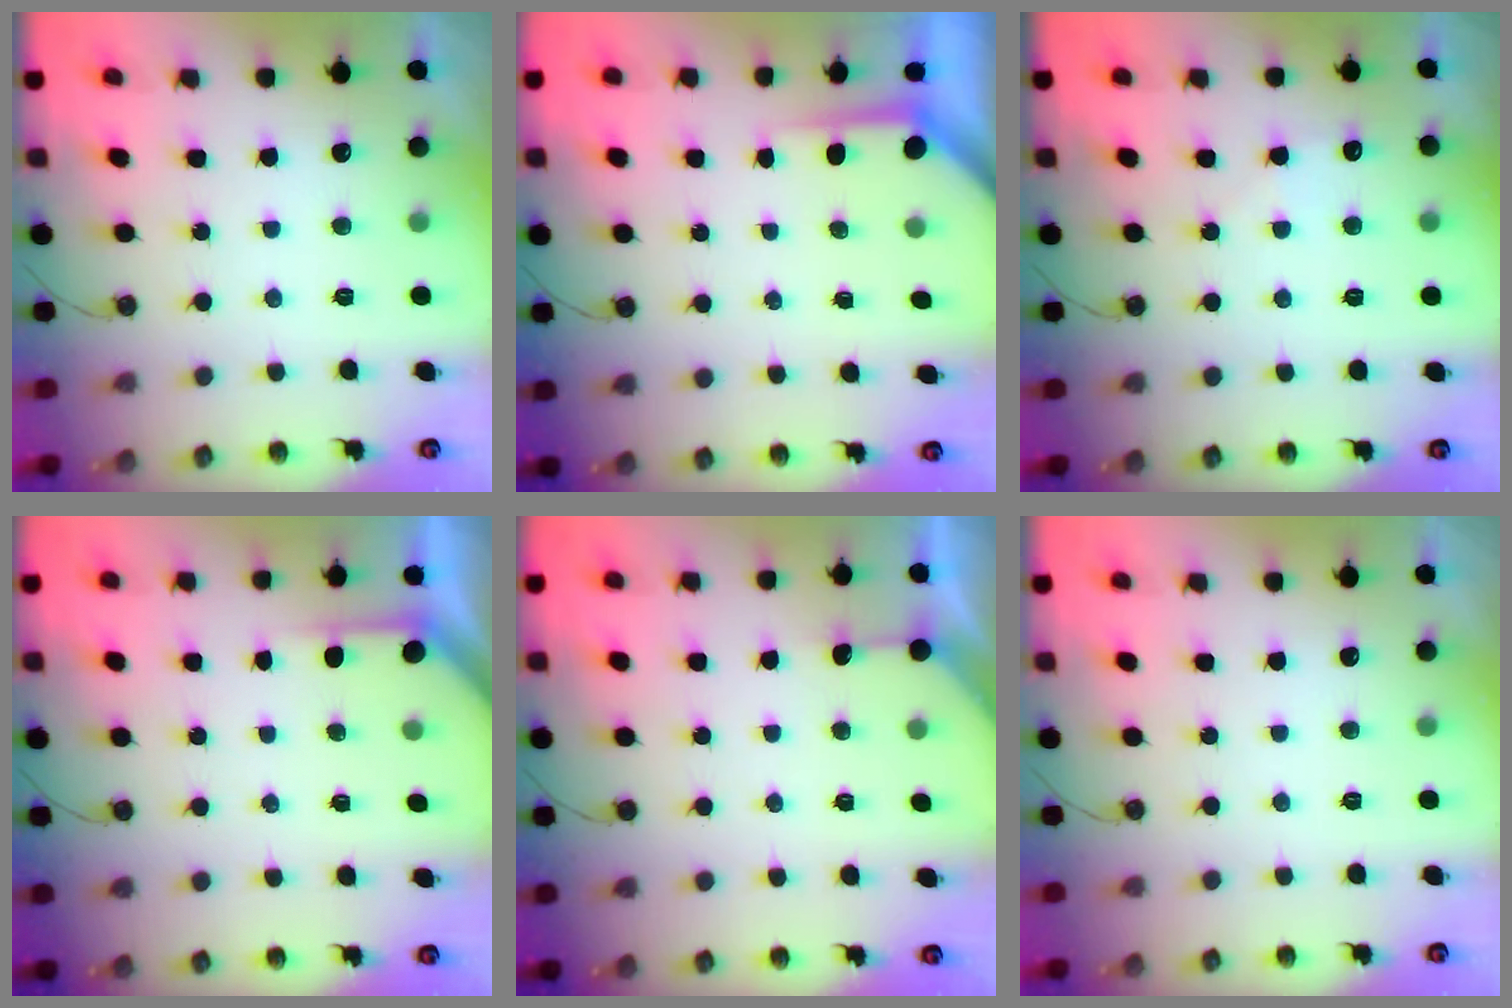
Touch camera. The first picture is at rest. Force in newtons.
{"total": 3.7, "press": 3.6, "slide": 0.3}
{"total": 4.5, "press": 4.5, "slide": 0.6}
{"total": 1.9, "press": 1.9, "slide": 0.2}
{"total": 3.0, "press": 2.9, "slide": 0.4}
{"total": 0.0}